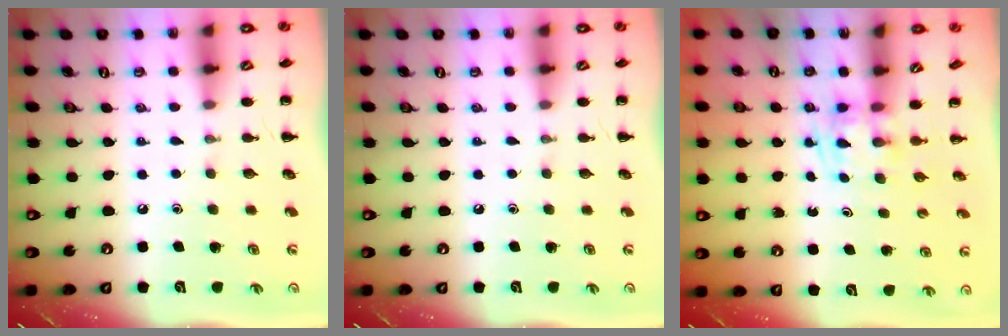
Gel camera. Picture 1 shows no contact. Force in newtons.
{"total": 0.0}
{"total": 1.2, "press": 1.0, "slide": 0.7}